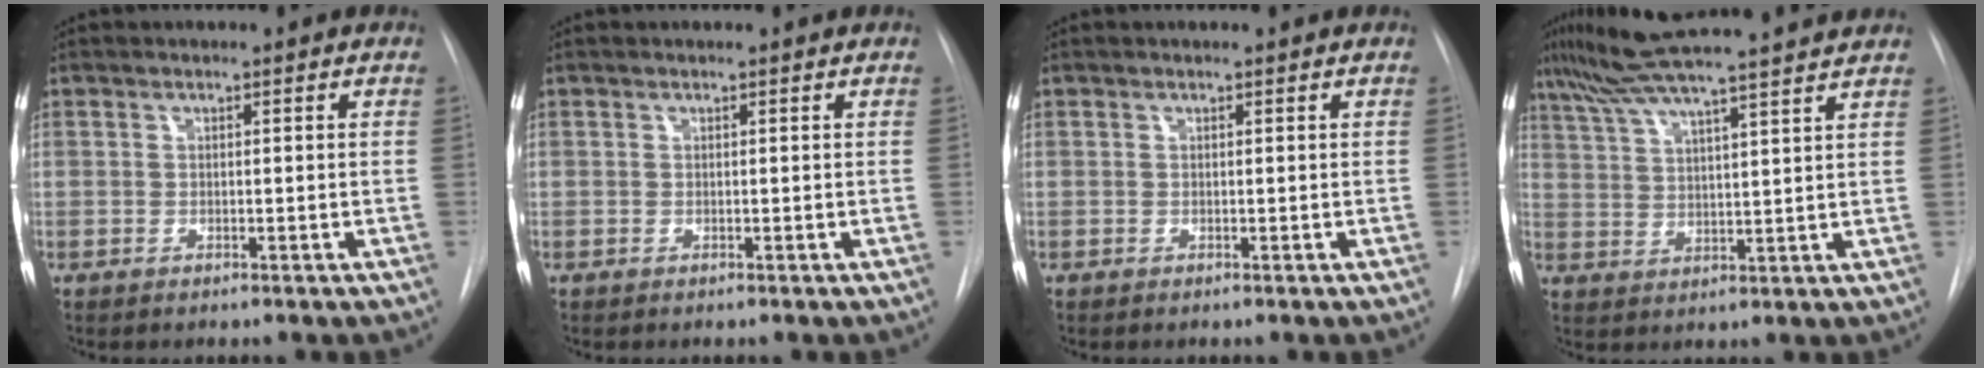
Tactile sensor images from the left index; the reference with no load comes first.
{"total": 0.0}
{"total": 0.0}
{"total": 17.5, "force": [15.1, -0.4, 8.8], "torque": [-0.159, 0.019, 0.222]}